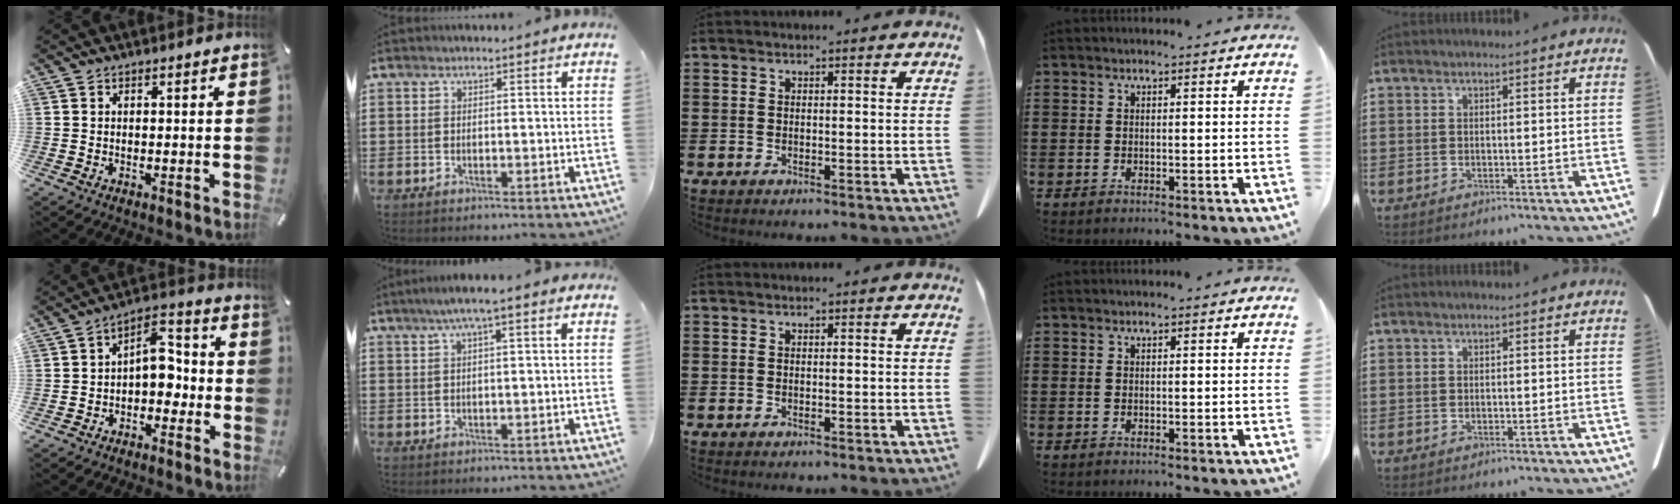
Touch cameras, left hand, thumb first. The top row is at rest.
{"thumb": {"total": 7.6, "force": [-1.5, 5.1, 5.4], "torque": [-0.072, 0.010, -0.031]}, "index": {"total": 2.9, "force": [0.7, 0.1, 2.8], "torque": [-0.052, 0.001, 0.010]}}